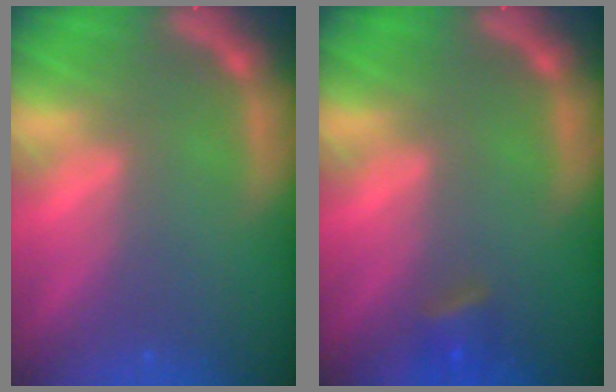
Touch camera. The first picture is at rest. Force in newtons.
{"total": 1.9}